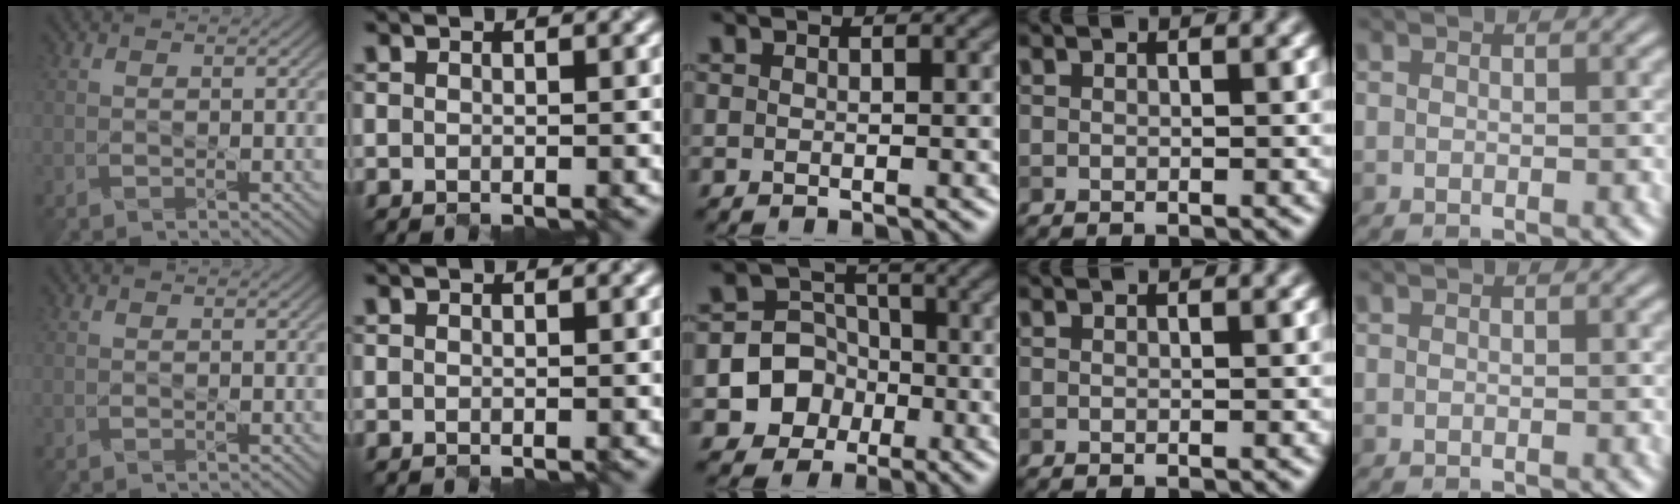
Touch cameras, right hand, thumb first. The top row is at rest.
{"middle": {"total": 6.6, "force": [-2.5, 5.9, 1.4], "torque": [-0.007, 0.007, -0.065]}}